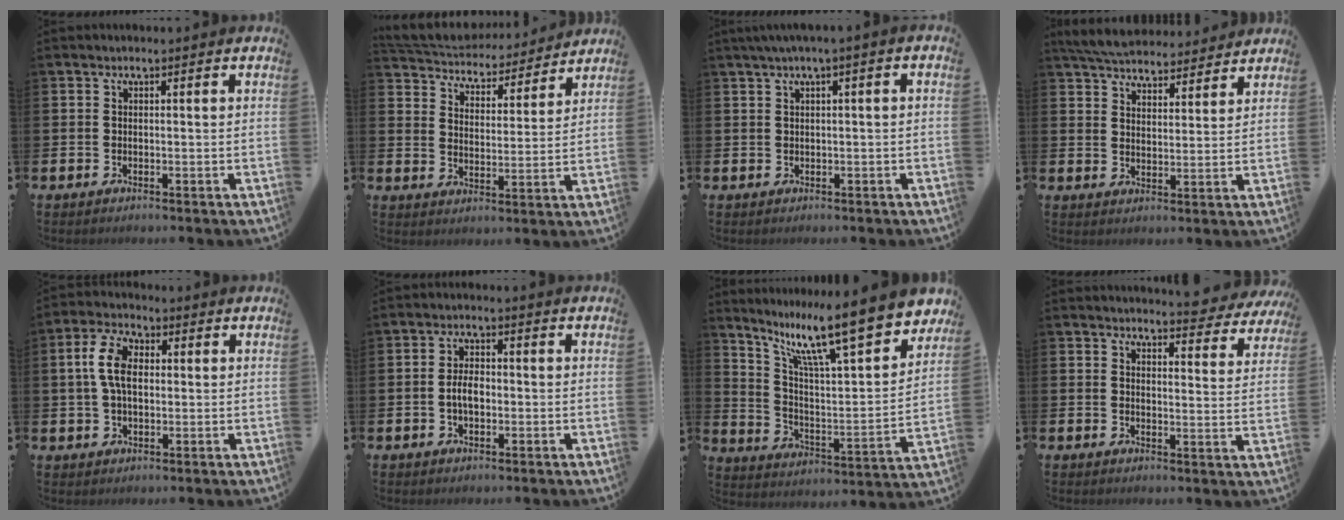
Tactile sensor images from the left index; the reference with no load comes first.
{"total": 5.1, "force": [4.9, 1.6, 0.2], "torque": [-0.040, -0.042, 0.081]}
{"total": 1.7, "force": [0.5, -0.1, 1.6], "torque": [-0.034, 0.003, 0.011]}
{"total": 6.4, "force": [6.1, 1.3, 1.2], "torque": [-0.052, -0.030, 0.112]}
{"total": 6.4, "force": [1.4, 3.8, 4.9], "torque": [-0.094, 0.016, 0.021]}
{"total": 3.3, "force": [-0.4, 1.9, 2.7], "torque": [-0.043, 0.003, -0.012]}
{"total": 14.3, "force": [11.3, 2.4, 8.4], "torque": [-0.177, -0.080, 0.184]}
{"total": 4.1, "force": [4.1, 0.5, 0.4], "torque": [-0.004, -0.033, 0.069]}